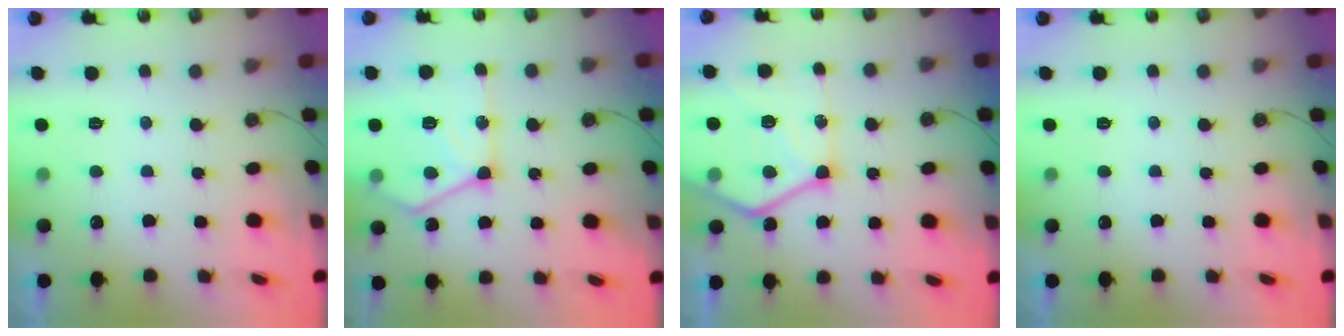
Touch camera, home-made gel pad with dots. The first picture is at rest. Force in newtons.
{"total": 15.7, "press": 15.6, "slide": 1.5}
{"total": 18.3, "press": 18.3, "slide": 1.6}
{"total": 0.0}